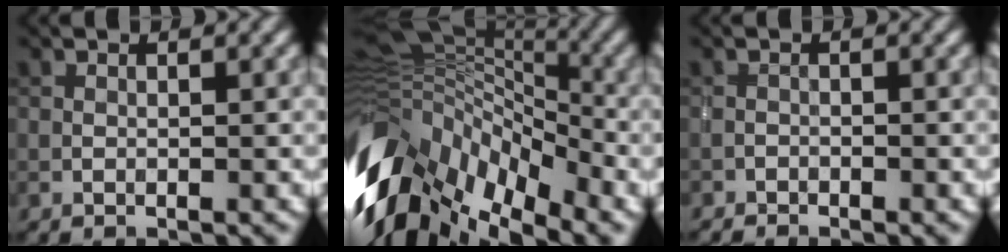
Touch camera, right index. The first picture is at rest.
{"total": 13.7, "force": [-5.7, 7.5, 10.0], "torque": [-0.212, 0.007, -0.107]}
{"total": 1.1, "force": [-1.1, 0.3, 0.2], "torque": [-0.006, -0.001, -0.022]}